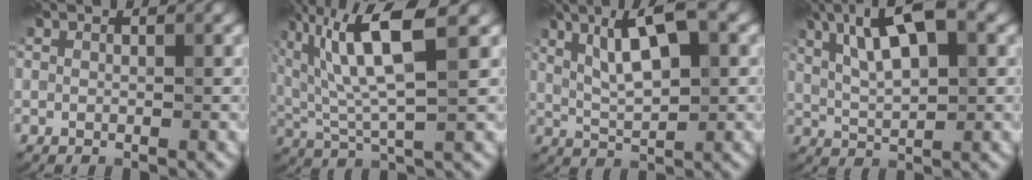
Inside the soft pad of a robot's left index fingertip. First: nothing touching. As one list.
[{"total": 8.7, "force": [3.3, 2.1, 7.8], "torque": [-0.153, 0.011, 0.062]}, {"total": 7.1, "force": [2.8, 2.0, 6.3], "torque": [-0.112, 0.012, 0.051]}, {"total": 8.9, "force": [3.8, 2.9, 7.6], "torque": [-0.129, 0.022, 0.060]}]